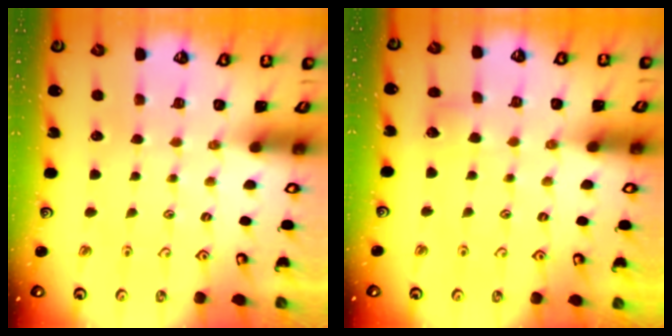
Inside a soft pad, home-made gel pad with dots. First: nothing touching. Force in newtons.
{"total": 3.1, "press": 3.0, "slide": 0.5}